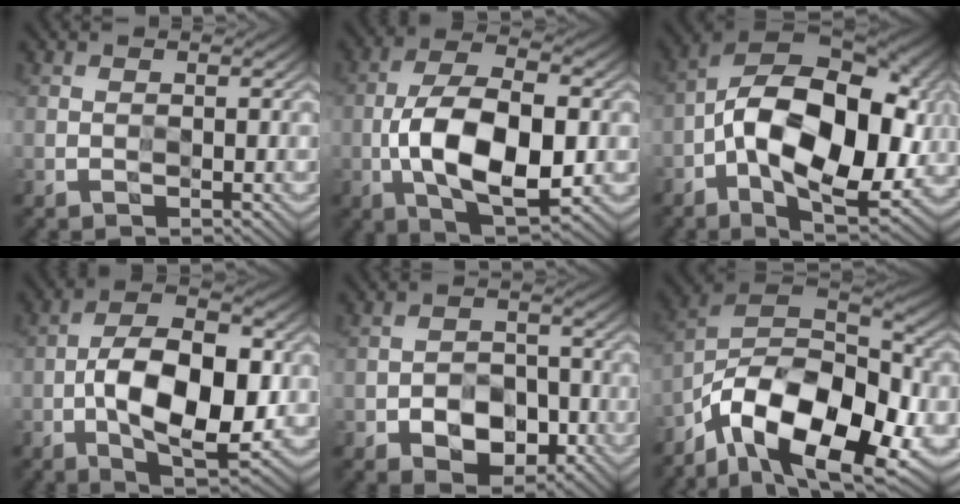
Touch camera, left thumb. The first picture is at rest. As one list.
[{"total": 12.8, "force": [-2.2, 6.0, 11.1], "torque": [-0.208, -0.009, -0.037]}, {"total": 18.7, "force": [-2.2, 10.2, 15.5], "torque": [-0.260, 0.007, -0.050]}, {"total": 13.1, "force": [-2.1, 6.2, 11.4], "torque": [-0.189, -0.003, -0.036]}, {"total": 6.7, "force": [-2.9, 4.3, 4.3], "torque": [-0.062, -0.005, -0.053]}, {"total": 18.6, "force": [-9.5, 9.1, 13.2], "torque": [-0.261, -0.019, -0.158]}]